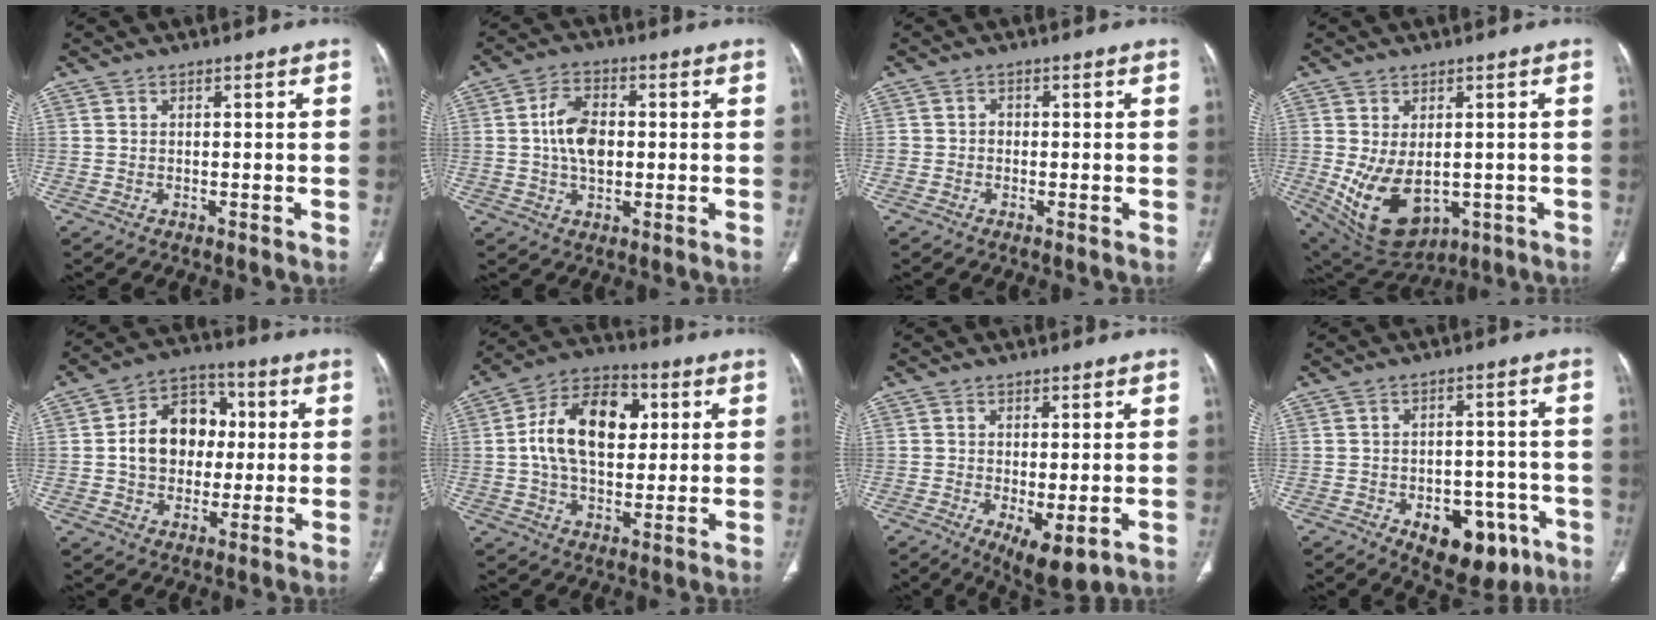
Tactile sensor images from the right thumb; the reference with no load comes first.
{"total": 8.3, "force": [0.2, 5.2, 6.4], "torque": [-0.103, 0.011, 0.001]}
{"total": 1.4, "force": [-0.4, 1.3, 0.5], "torque": [0.006, 0.008, -0.012]}
{"total": 13.1, "force": [-2.4, 8.2, 9.9], "torque": [-0.167, -0.010, -0.006]}
{"total": 13.4, "force": [0.8, 10.4, 8.4], "torque": [-0.098, 0.021, 0.010]}
{"total": 16.0, "force": [2.7, 10.0, 12.2], "torque": [-0.188, 0.013, 0.039]}
{"total": 7.3, "force": [-2.1, 2.9, 6.4], "torque": [-0.100, -0.019, -0.021]}
{"total": 12.2, "force": [-5.6, 7.3, 7.9], "torque": [-0.070, 0.031, -0.064]}